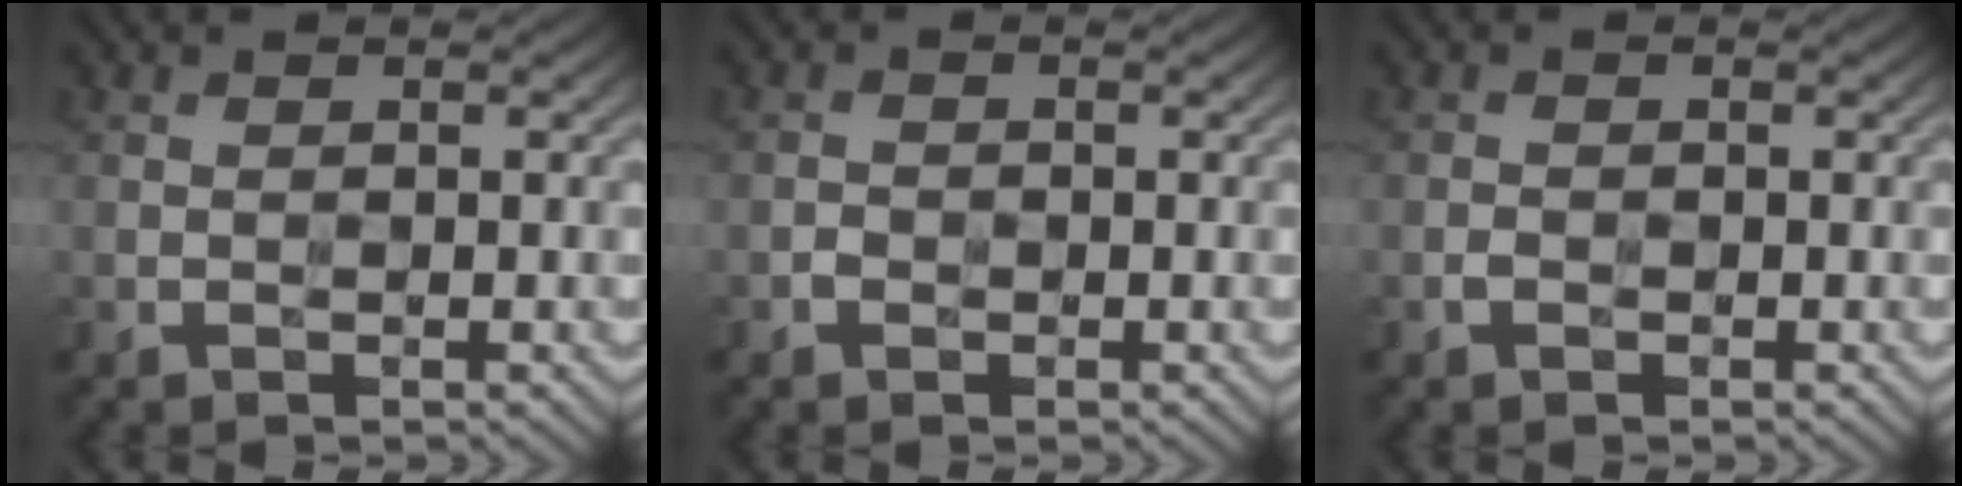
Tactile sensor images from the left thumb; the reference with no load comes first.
{"total": 1.0, "force": [-0.6, 0.8, 0.3], "torque": [-0.005, -0.001, -0.013]}
{"total": 0.8, "force": [-0.5, 0.5, 0.4], "torque": [-0.008, -0.001, -0.011]}